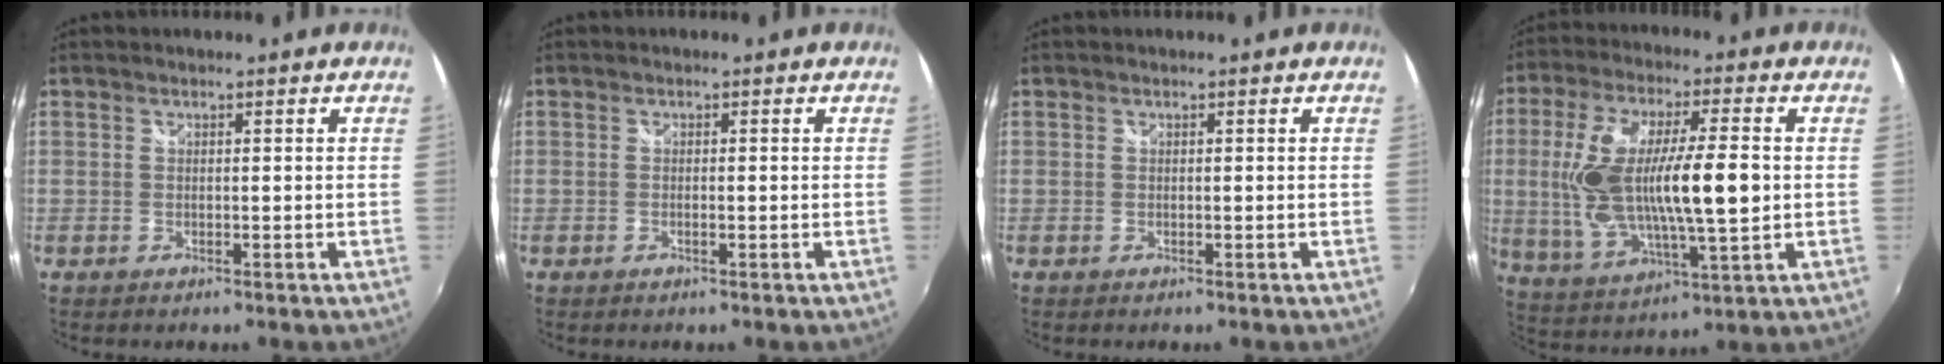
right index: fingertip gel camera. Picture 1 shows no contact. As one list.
[{"total": 0.6, "force": [-0.3, 0.2, 0.5], "torque": [-0.010, 0.000, -0.007]}, {"total": 0.0}, {"total": 19.5, "force": [0.3, 6.2, 18.5], "torque": [-0.349, -0.006, 0.014]}]